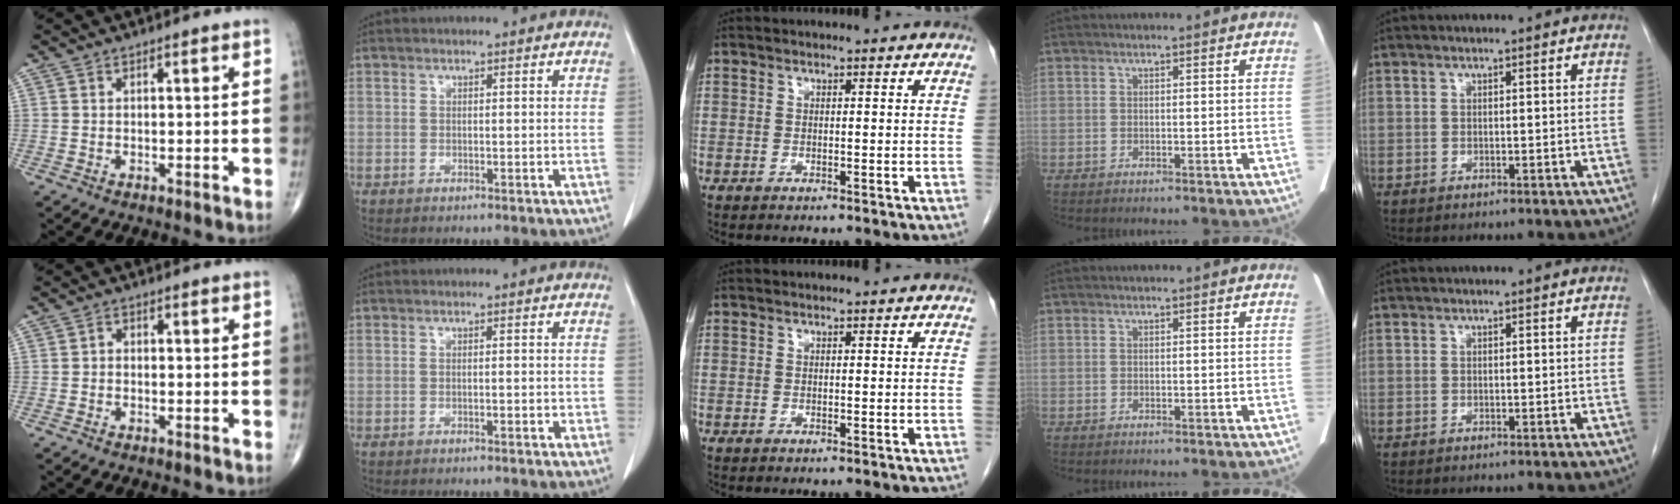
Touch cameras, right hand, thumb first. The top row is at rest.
{"thumb": {"total": 1.1, "force": [-0.4, 0.9, 0.6], "torque": [-0.004, 0.005, -0.011]}, "index": {"total": 0.8, "force": [-0.1, 0.2, 0.8], "torque": [-0.013, 0.000, 0.000]}}